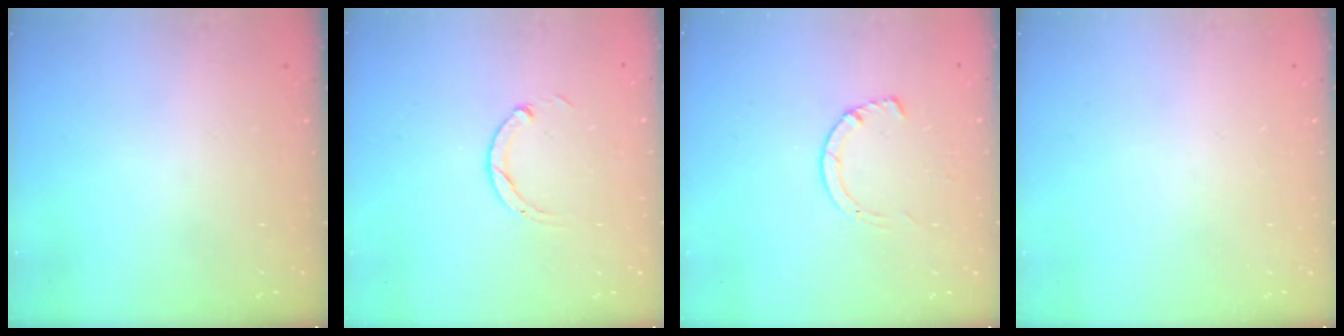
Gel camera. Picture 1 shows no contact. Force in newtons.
{"total": 3.0, "press": 2.9, "slide": 0.4}
{"total": 3.2, "press": 3.2, "slide": 0.4}
{"total": 0.0}